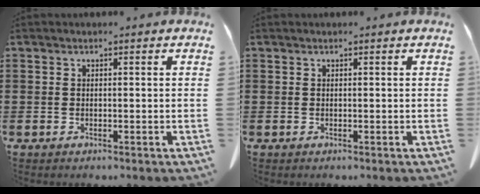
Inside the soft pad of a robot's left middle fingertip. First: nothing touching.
{"total": 0.0}